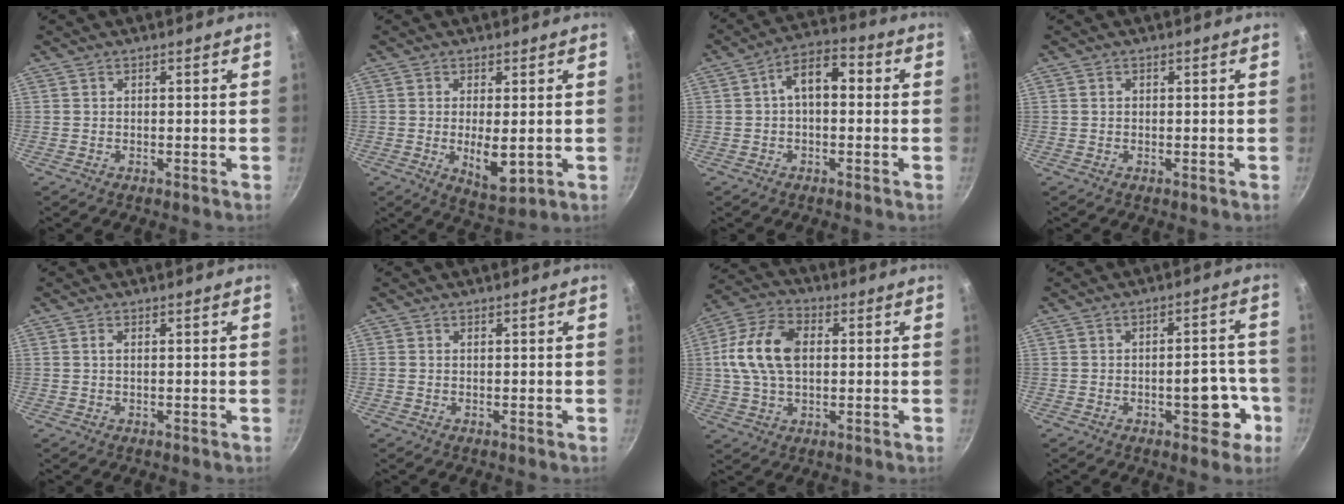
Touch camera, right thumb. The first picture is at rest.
{"total": 7.2, "force": [-0.5, 2.9, 6.6], "torque": [-0.106, -0.015, 0.003]}
{"total": 8.4, "force": [0.8, 5.0, 6.7], "torque": [-0.086, 0.028, 0.000]}
{"total": 0.7, "force": [0.1, 0.6, 0.4], "torque": [-0.005, 0.004, 0.001]}
{"total": 1.1, "force": [0.3, 0.5, 1.0], "torque": [-0.019, 0.001, 0.004]}
{"total": 0.6, "force": [0.2, 0.4, 0.4], "torque": [-0.009, 0.002, 0.002]}
{"total": 13.5, "force": [1.6, 8.6, 10.2], "torque": [-0.183, 0.019, 0.016]}
{"total": 8.4, "force": [-2.9, 4.2, 6.6], "torque": [-0.042, 0.026, -0.038]}